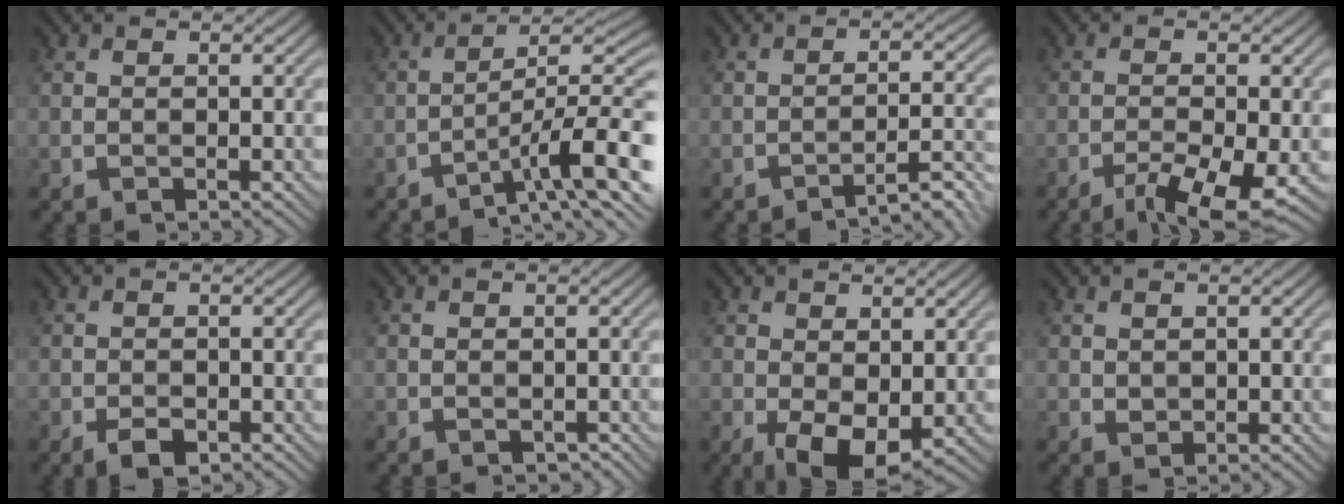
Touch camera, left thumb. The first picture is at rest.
{"total": 11.0, "force": [-5.8, 2.2, 9.1], "torque": [-0.137, 0.018, -0.097]}
{"total": 4.9, "force": [-3.9, 0.4, 3.0], "torque": [-0.048, 0.022, -0.061]}
{"total": 6.2, "force": [-3.7, 1.3, 4.7], "torque": [-0.085, -0.010, -0.060]}
{"total": 2.4, "force": [-1.3, 1.3, 1.5], "torque": [-0.027, -0.005, -0.023]}
{"total": 0.9, "force": [-0.2, 0.8, 0.3], "torque": [-0.006, -0.007, -0.003]}
{"total": 6.0, "force": [-0.9, 3.5, 4.7], "torque": [-0.095, -0.013, -0.014]}
{"total": 1.1, "force": [0.5, 0.8, 0.5], "torque": [-0.012, -0.002, 0.016]}